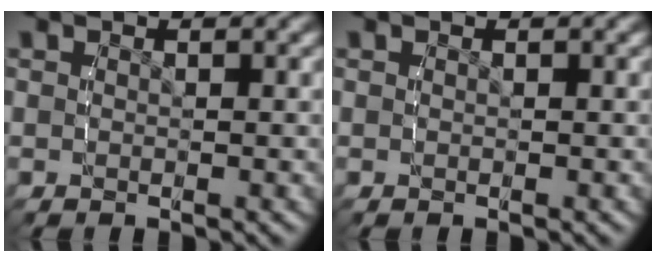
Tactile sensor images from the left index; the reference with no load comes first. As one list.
[{"total": 0.0}]